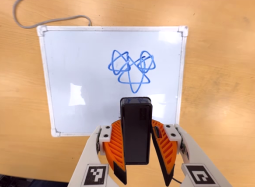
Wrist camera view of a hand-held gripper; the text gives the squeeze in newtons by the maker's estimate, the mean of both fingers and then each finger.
{"total": 5.8, "left": 5.0, "right": 6.5}